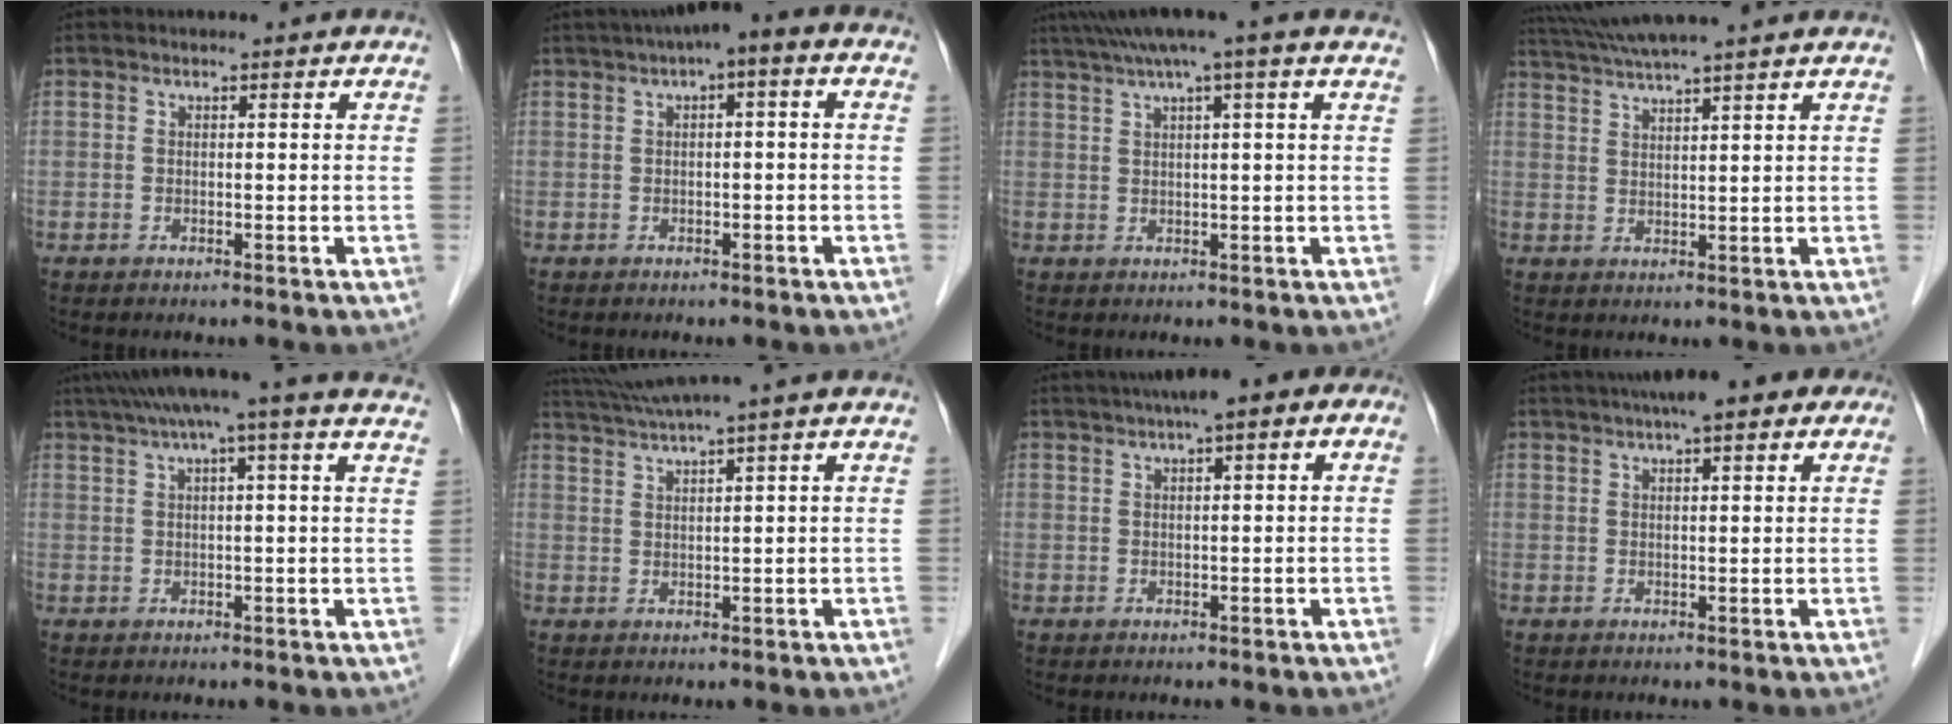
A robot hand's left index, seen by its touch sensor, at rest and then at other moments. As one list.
[{"total": 5.1, "force": [1.6, 1.3, 4.7], "torque": [-0.071, 0.031, 0.014]}, {"total": 8.2, "force": [5.9, -1.0, 5.7], "torque": [-0.094, 0.036, 0.080]}, {"total": 9.5, "force": [8.4, -1.4, 4.2], "torque": [-0.077, 0.031, 0.129]}, {"total": 9.4, "force": [6.5, -0.2, 6.8], "torque": [-0.109, 0.044, 0.082]}, {"total": 4.7, "force": [3.5, -1.6, 2.7], "torque": [-0.062, 0.015, 0.072]}, {"total": 6.6, "force": [2.7, 1.7, 5.8], "torque": [-0.086, 0.036, 0.031]}, {"total": 8.1, "force": [4.7, 2.0, 6.2], "torque": [-0.087, 0.038, 0.062]}]